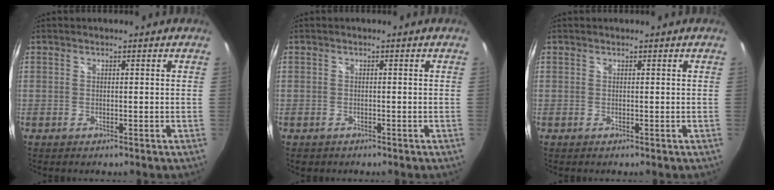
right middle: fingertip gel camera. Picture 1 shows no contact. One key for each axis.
{"total": 1.1, "fx": -0.7, "fy": 0.8, "fz": 0.2, "tx": -0.009, "ty": -0.003, "tz": -0.011}
{"total": 0.0}